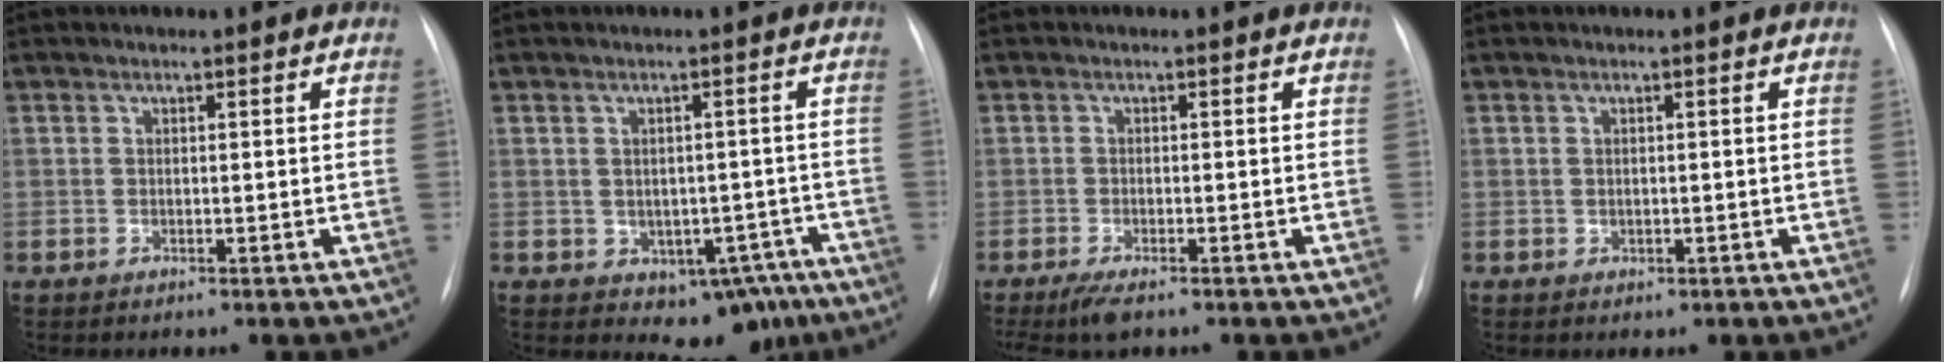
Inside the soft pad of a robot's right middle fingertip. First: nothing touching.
{"total": 7.2, "force": [-3.4, 5.0, 3.9], "torque": [-0.034, 0.024, -0.032]}
{"total": 3.8, "force": [-2.7, 0.9, 2.6], "torque": [-0.053, -0.011, -0.044]}
{"total": 0.9, "force": [-0.2, 0.8, 0.2], "torque": [-0.005, 0.000, 0.001]}